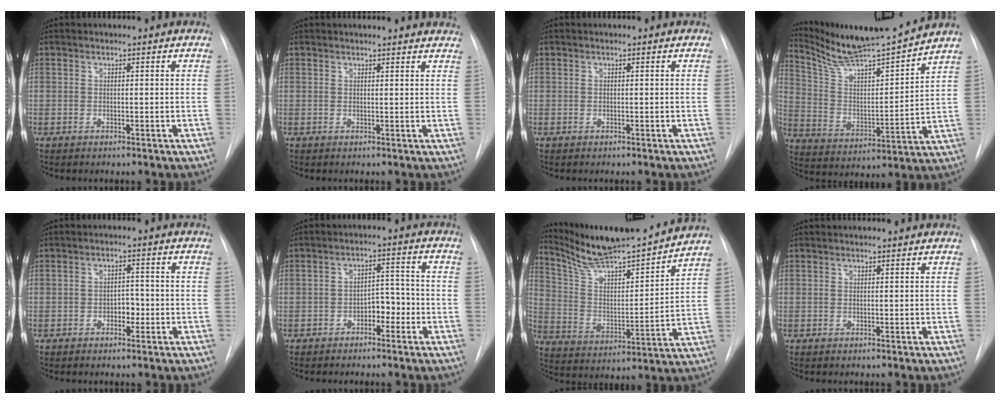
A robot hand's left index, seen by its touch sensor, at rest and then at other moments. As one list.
[{"total": 10.3, "force": [9.8, 1.6, 2.5], "torque": [-0.014, 0.010, 0.095]}, {"total": 0.0}, {"total": 15.0, "force": [14.3, -1.1, 4.5], "torque": [-0.089, -0.018, 0.247]}, {"total": 2.3, "force": [-0.8, 1.4, 1.6], "torque": [-0.019, 0.007, -0.011]}, {"total": 4.0, "force": [-2.0, 2.1, 2.8], "torque": [-0.037, 0.016, -0.032]}, {"total": 17.9, "force": [16.8, 0.3, 6.3], "torque": [-0.112, -0.015, 0.275]}, {"total": 2.7, "force": [2.6, 0.1, 0.7], "torque": [-0.009, 0.016, 0.030]}]